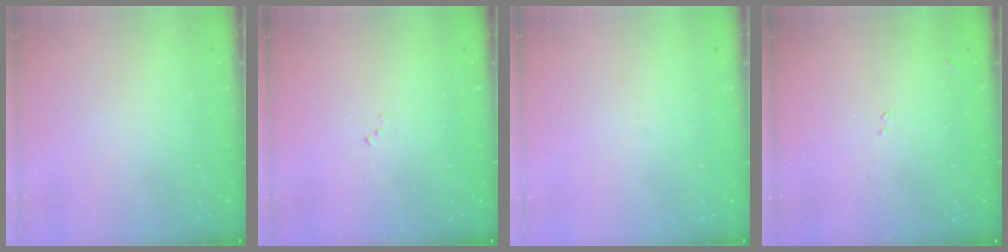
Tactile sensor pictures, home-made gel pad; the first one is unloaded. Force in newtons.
{"total": 5.8, "press": 5.8, "slide": 0.8}
{"total": 0.0}
{"total": 7.3, "press": 7.3, "slide": 0.8}